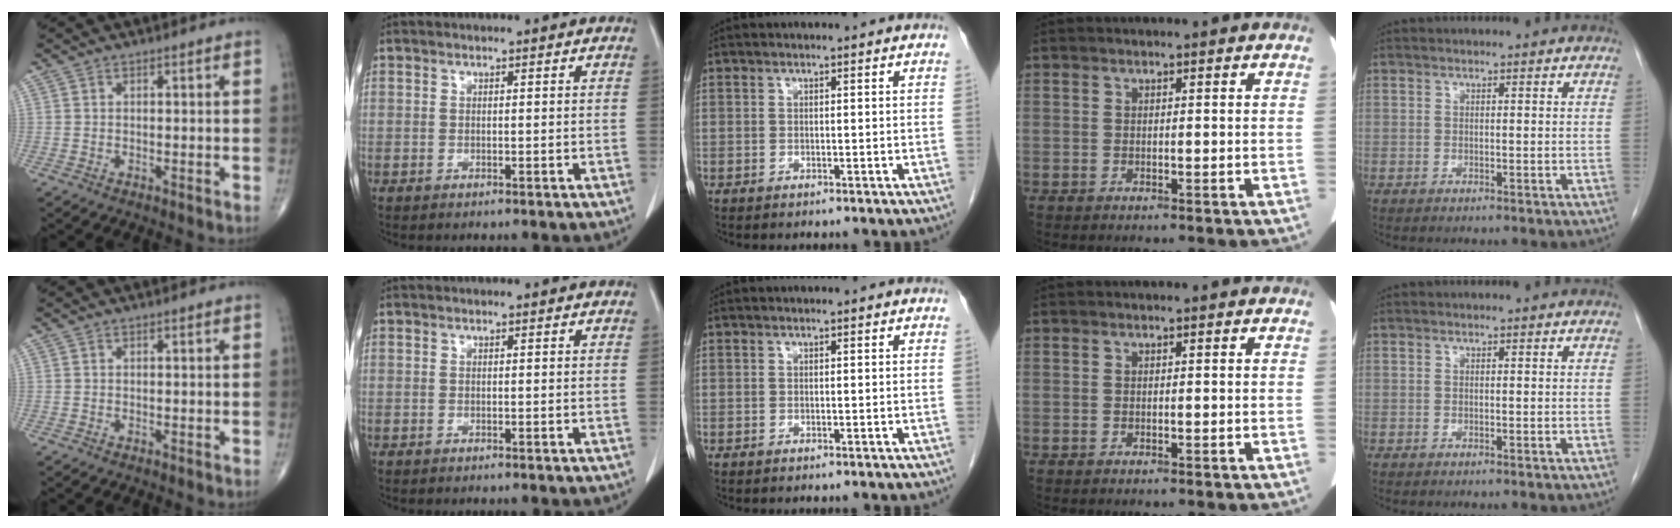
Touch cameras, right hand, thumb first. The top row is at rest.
{}